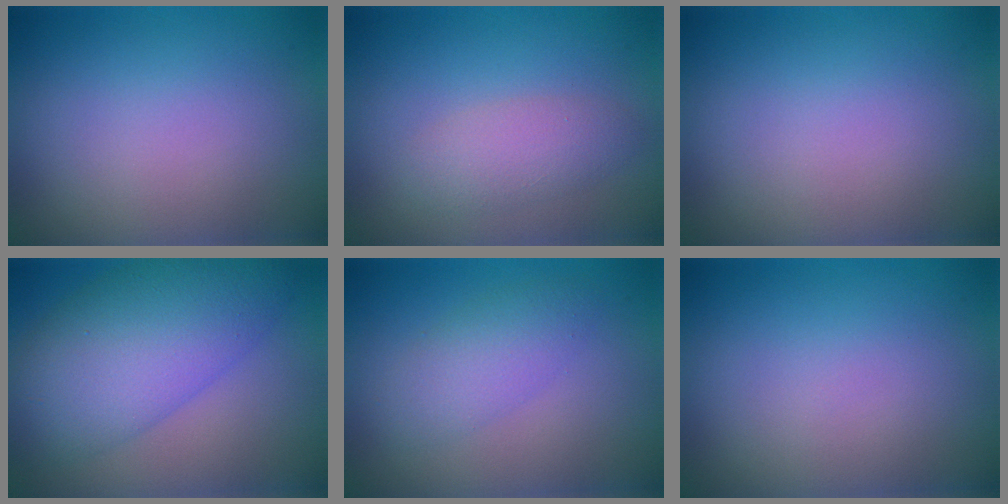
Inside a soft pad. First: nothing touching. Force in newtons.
{"total": 2.5, "press": 2.5, "slide": 0.1}
{"total": 0.0}
{"total": 8.7, "press": 8.7, "slide": 0.2}
{"total": 2.6, "press": 2.6, "slide": 0.1}
{"total": 0.0}